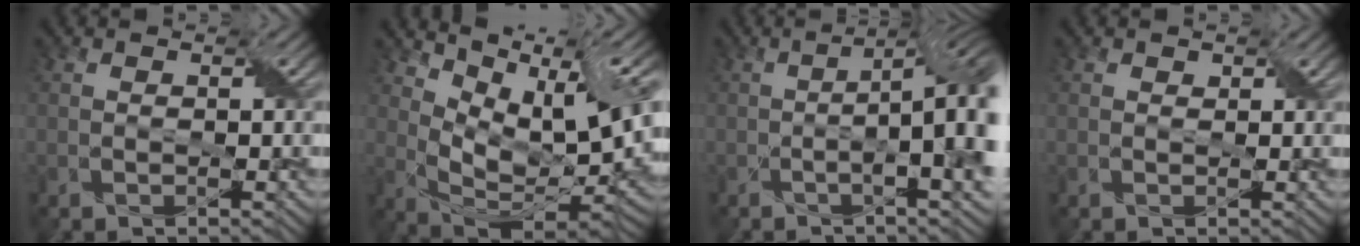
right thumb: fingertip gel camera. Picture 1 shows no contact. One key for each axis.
{"total": 14.1, "fx": 5.6, "fy": 5.8, "fz": 11.5, "tx": -0.202, "ty": -0.004, "tz": 0.109}
{"total": 12.5, "fx": -0.9, "fy": 3.9, "fz": 11.9, "tx": -0.159, "ty": -0.003, "tz": -0.018}
{"total": 0.6, "fx": 0.4, "fy": 0.3, "fz": 0.1, "tx": -0.003, "ty": -0.001, "tz": 0.007}